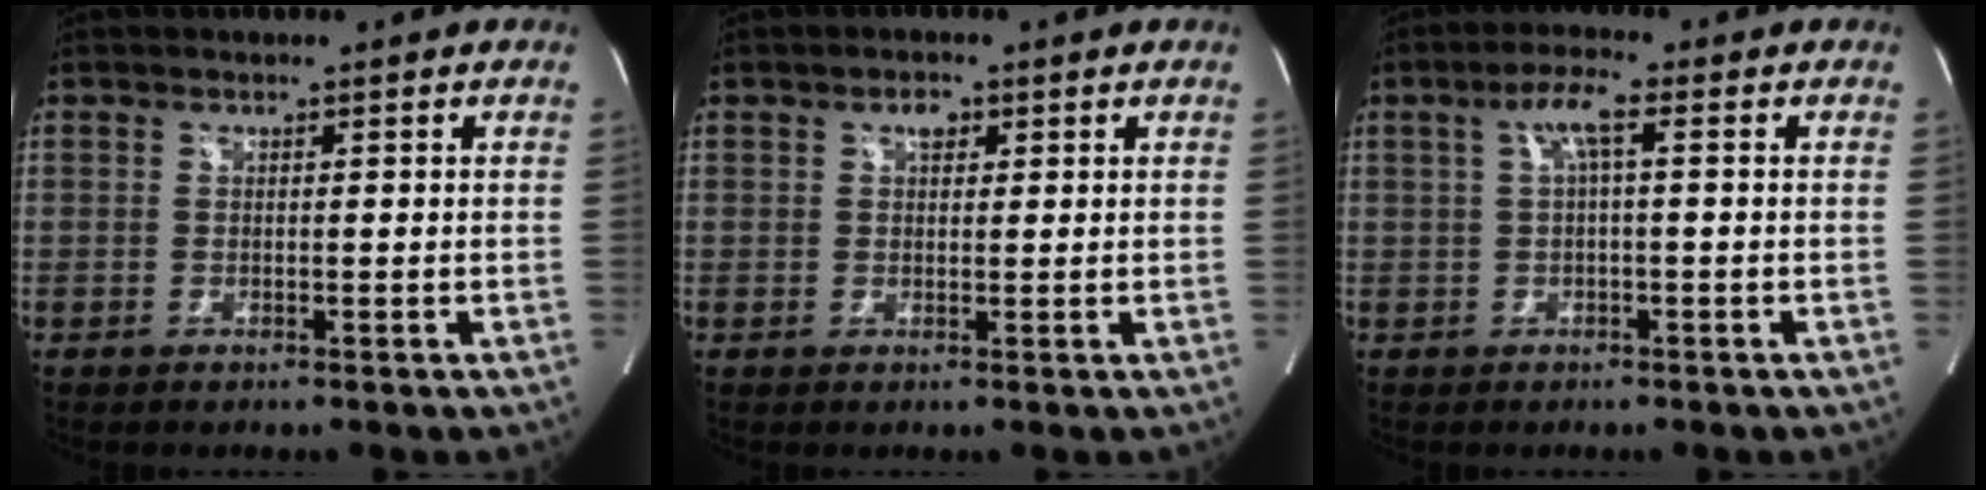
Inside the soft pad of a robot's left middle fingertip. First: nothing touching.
{"total": 1.8, "force": [0.9, 1.0, 1.2], "torque": [-0.024, 0.003, 0.015]}
{"total": 4.2, "force": [1.1, 0.3, 4.0], "torque": [-0.082, 0.011, 0.022]}